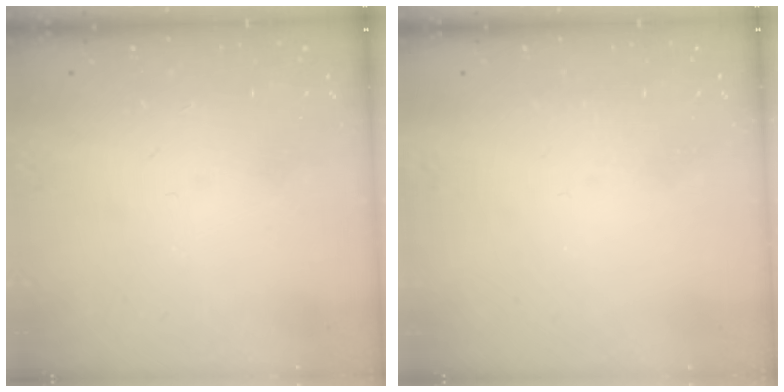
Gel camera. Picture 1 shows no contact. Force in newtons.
{"total": 1.3, "press": 1.3, "slide": 0.2}